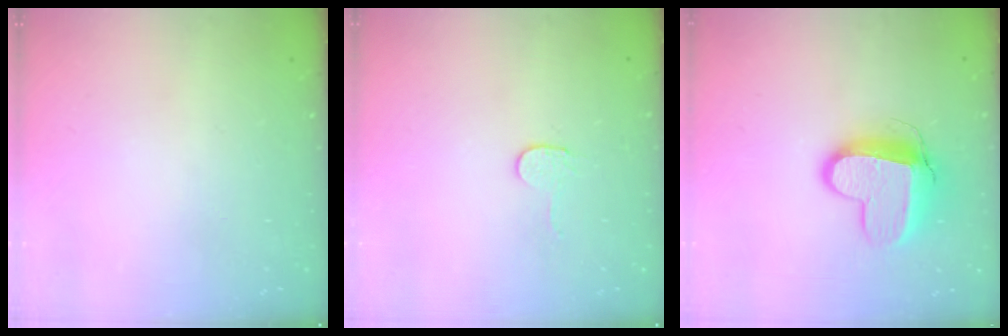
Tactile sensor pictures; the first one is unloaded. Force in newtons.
{"total": 2.7, "press": 2.7, "slide": 0.2}
{"total": 12.4, "press": 12.3, "slide": 1.3}